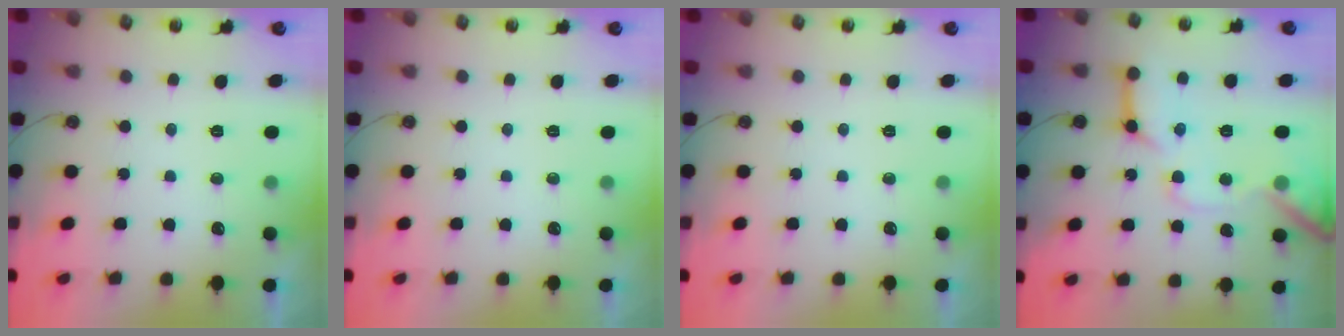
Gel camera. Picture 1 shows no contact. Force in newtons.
{"total": 0.0}
{"total": 0.0}
{"total": 16.5, "press": 16.4, "slide": 1.9}